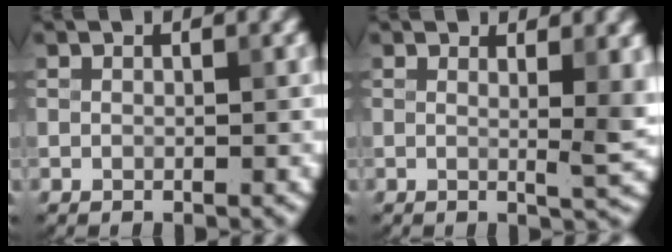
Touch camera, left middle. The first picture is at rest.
{"total": 2.9, "force": [1.0, 0.4, 2.6], "torque": [-0.028, -0.002, 0.014]}